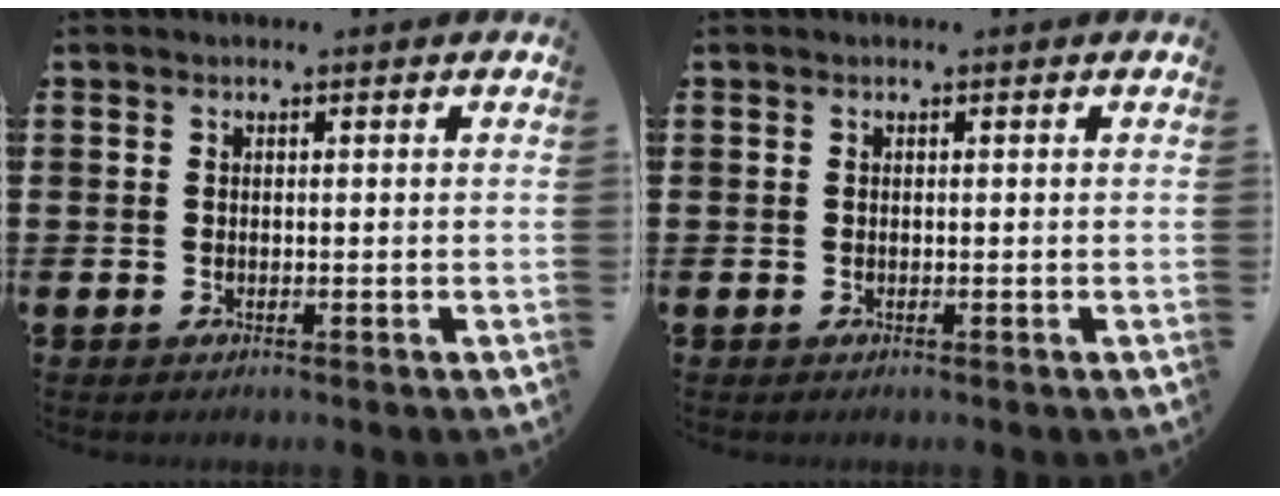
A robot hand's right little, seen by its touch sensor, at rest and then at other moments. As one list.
[{"total": 0.0}]